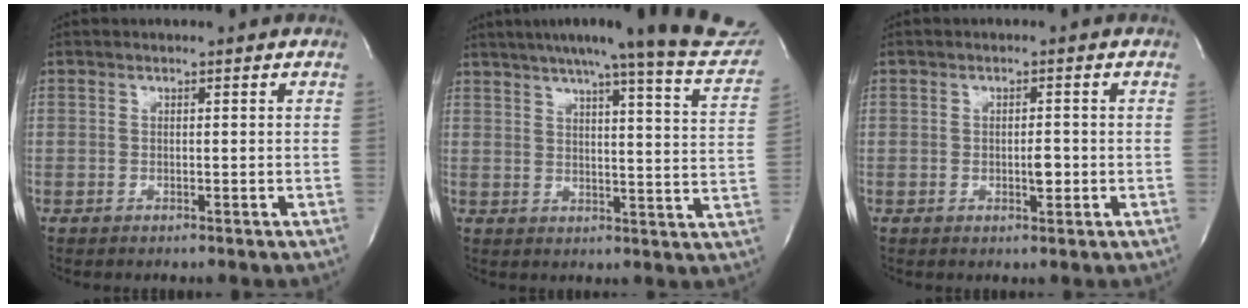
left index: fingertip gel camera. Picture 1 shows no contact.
{"total": 23.3, "force": [20.8, 0.9, 10.6], "torque": [-0.146, -0.063, 0.236]}
{"total": 2.3, "force": [-0.8, 0.9, 1.9], "torque": [-0.032, -0.004, -0.010]}